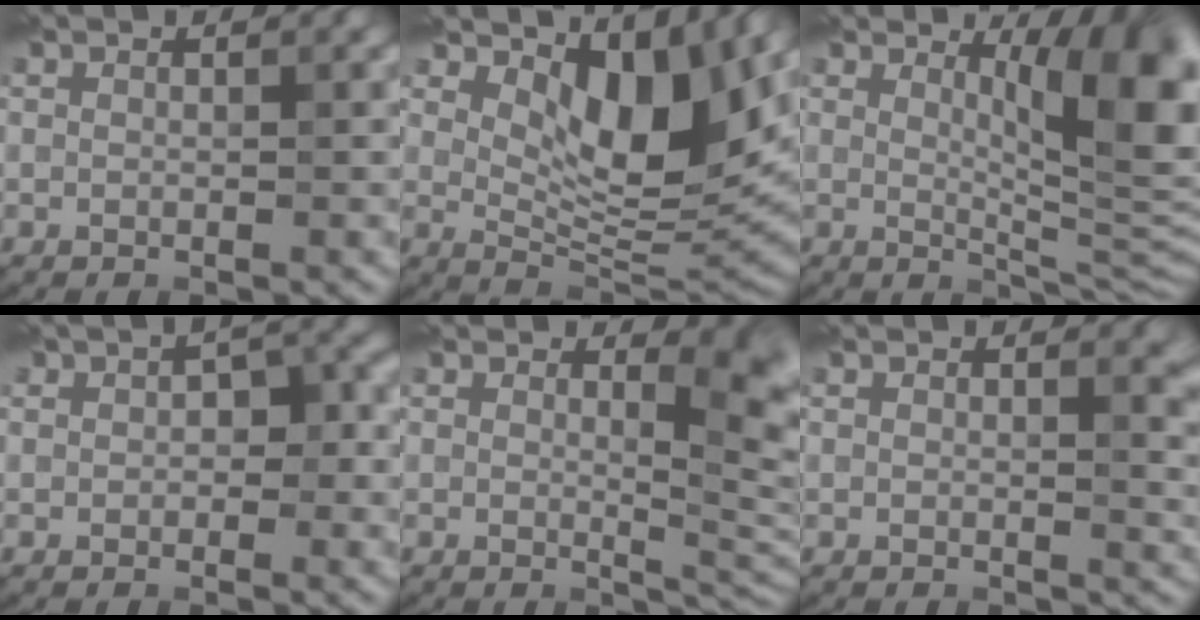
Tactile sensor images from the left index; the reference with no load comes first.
{"total": 8.3, "force": [3.5, 3.8, 6.5], "torque": [-0.097, -0.020, 0.060]}
{"total": 9.7, "force": [3.1, 2.6, 8.8], "torque": [-0.112, -0.005, 0.056]}
{"total": 2.9, "force": [-0.1, 2.1, 2.0], "torque": [-0.025, 0.001, -0.007]}
{"total": 5.4, "force": [1.7, 2.0, 4.7], "torque": [-0.046, -0.010, 0.028]}
{"total": 3.0, "force": [1.2, 1.3, 2.5], "torque": [-0.024, -0.003, 0.018]}